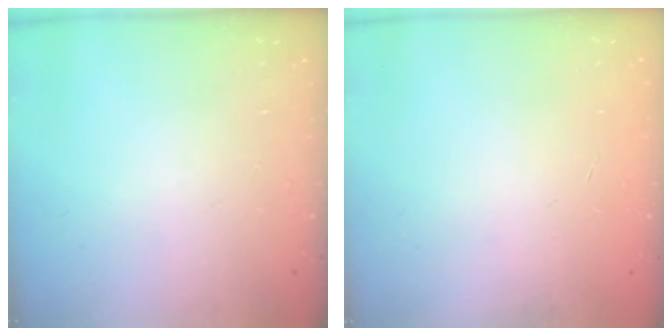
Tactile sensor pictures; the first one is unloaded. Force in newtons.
{"total": 0.0}